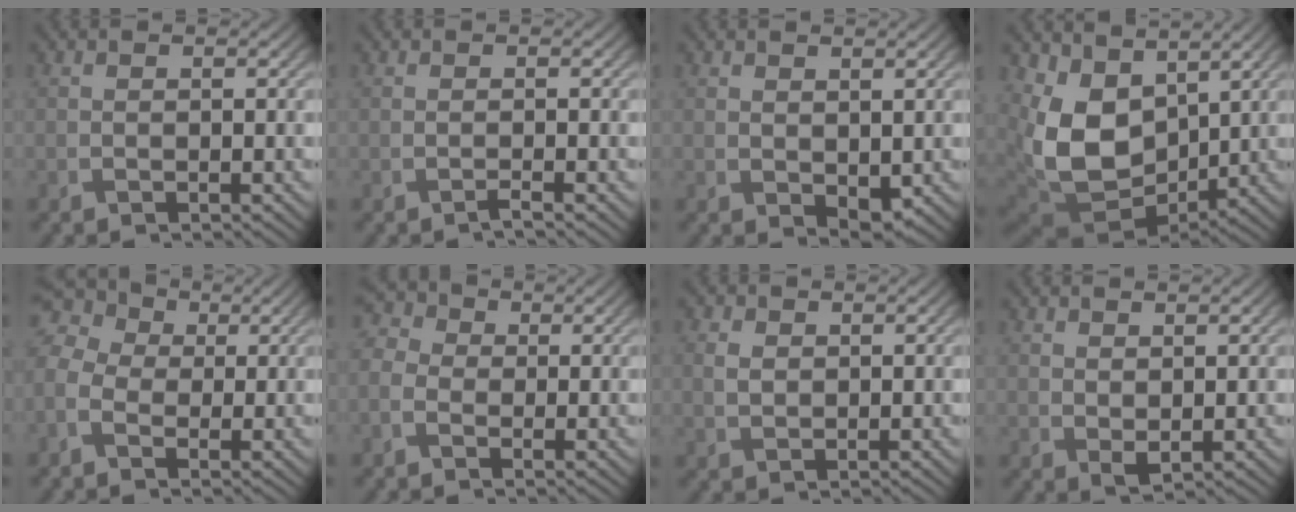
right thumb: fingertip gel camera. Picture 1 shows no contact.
{"total": 0.7, "force": [-0.5, -0.1, 0.5], "torque": [-0.010, 0.000, -0.014]}
{"total": 2.1, "force": [0.5, 1.2, 1.7], "torque": [-0.031, -0.009, 0.016]}
{"total": 12.0, "force": [3.1, 8.1, 8.3], "torque": [-0.209, -0.017, 0.063]}
{"total": 6.8, "force": [-0.6, 5.1, 4.4], "torque": [-0.135, 0.010, -0.021]}
{"total": 4.3, "force": [-1.2, 3.4, 2.3], "torque": [-0.068, 0.007, -0.042]}
{"total": 2.1, "force": [0.6, 1.6, 1.2], "torque": [-0.032, 0.000, 0.012]}
{"total": 1.7, "force": [1.0, 0.8, 1.1], "torque": [-0.025, -0.005, 0.023]}